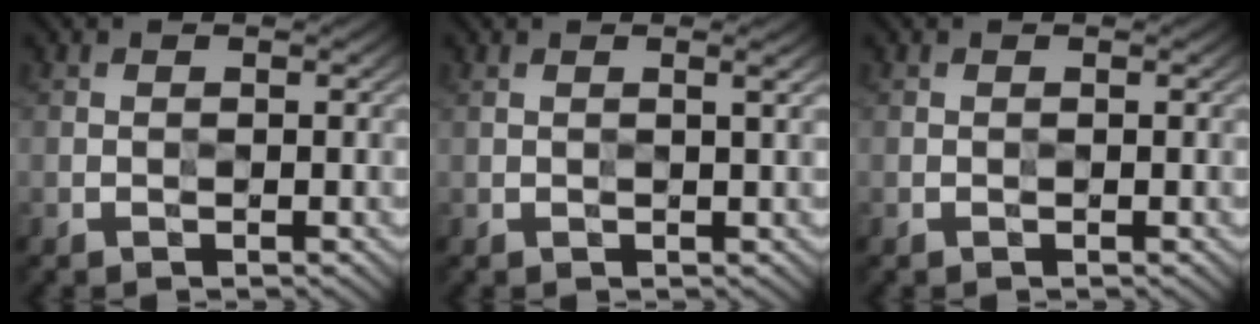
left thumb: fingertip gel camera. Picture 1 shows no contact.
{"total": 1.2, "force": [0.6, 0.1, 1.1], "torque": [-0.022, 0.003, 0.005]}
{"total": 0.0}